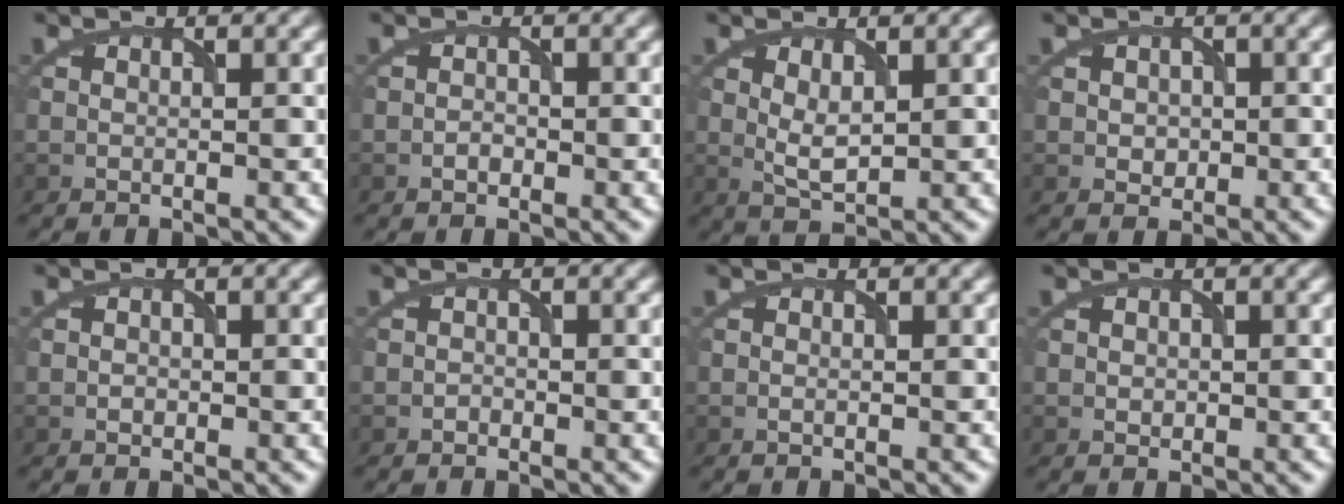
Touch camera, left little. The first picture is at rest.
{"total": 0.8, "force": [-0.4, 0.5, 0.4], "torque": [-0.007, 0.000, -0.010]}
{"total": 2.2, "force": [0.6, 1.0, 1.9], "torque": [-0.039, -0.004, 0.016]}
{"total": 1.4, "force": [0.1, 1.3, 0.6], "torque": [-0.012, -0.004, 0.002]}
{"total": 0.6, "force": [-0.2, 0.5, 0.2], "torque": [-0.002, -0.002, -0.004]}
{"total": 0.6, "force": [-0.4, 0.4, 0.1], "torque": [0.001, -0.003, -0.007]}
{"total": 0.0}
{"total": 0.7, "force": [0.1, 0.7, 0.3], "torque": [-0.005, -0.002, 0.002]}